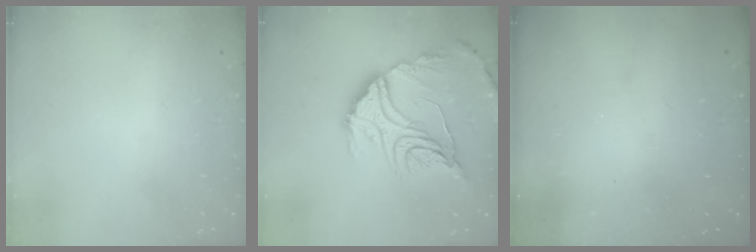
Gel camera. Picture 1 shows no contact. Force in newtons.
{"total": 19.7, "press": 19.7, "slide": 1.6}
{"total": 3.2, "press": 3.2, "slide": 0.1}